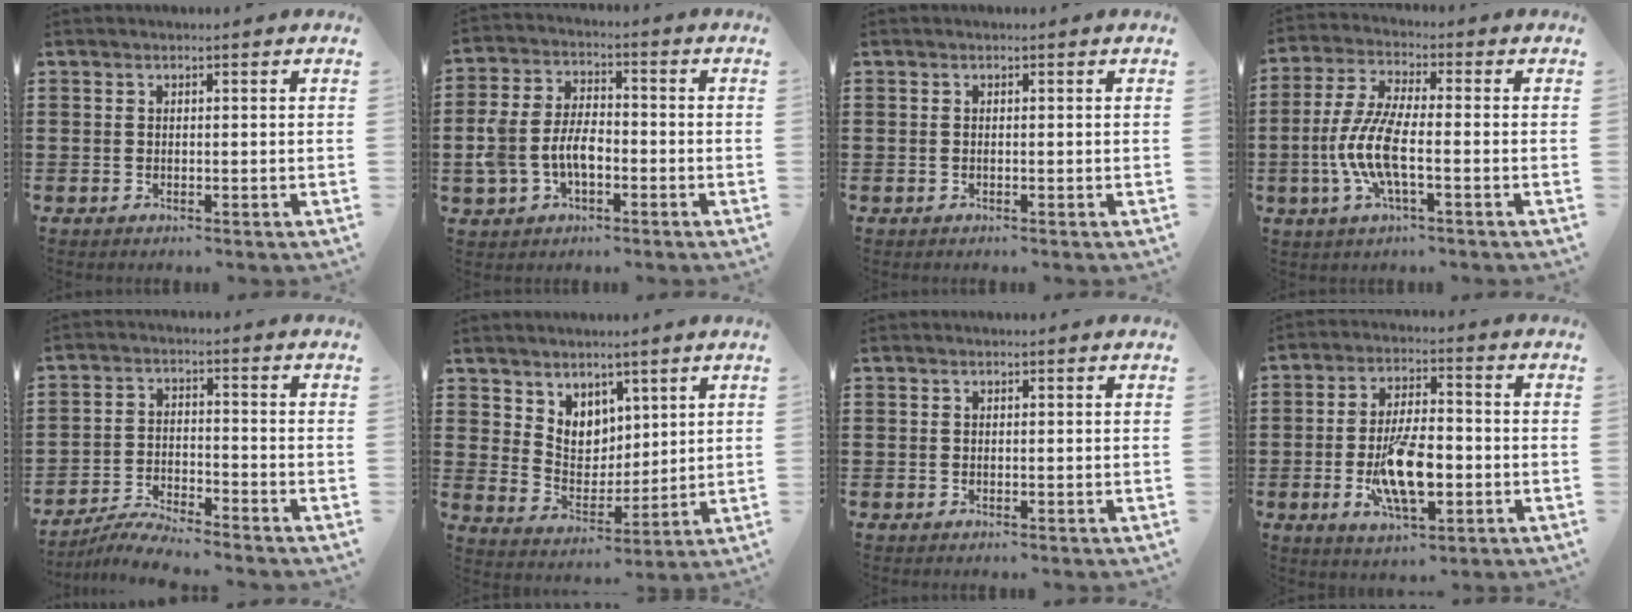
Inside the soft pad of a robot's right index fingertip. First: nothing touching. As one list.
[{"total": 7.0, "force": [-2.0, 4.2, 5.2], "torque": [-0.136, -0.001, -0.047]}, {"total": 0.0}, {"total": 8.6, "force": [-2.3, 2.7, 7.9], "torque": [-0.189, -0.015, -0.053]}, {"total": 4.6, "force": [-4.6, 0.1, 0.9], "torque": [-0.024, 0.001, -0.093]}, {"total": 5.9, "force": [4.3, 4.1, 0.4], "torque": [-0.036, -0.011, 0.083]}, {"total": 0.0}, {"total": 10.7, "force": [-2.9, 4.4, 9.4], "torque": [-0.190, -0.006, -0.048]}]